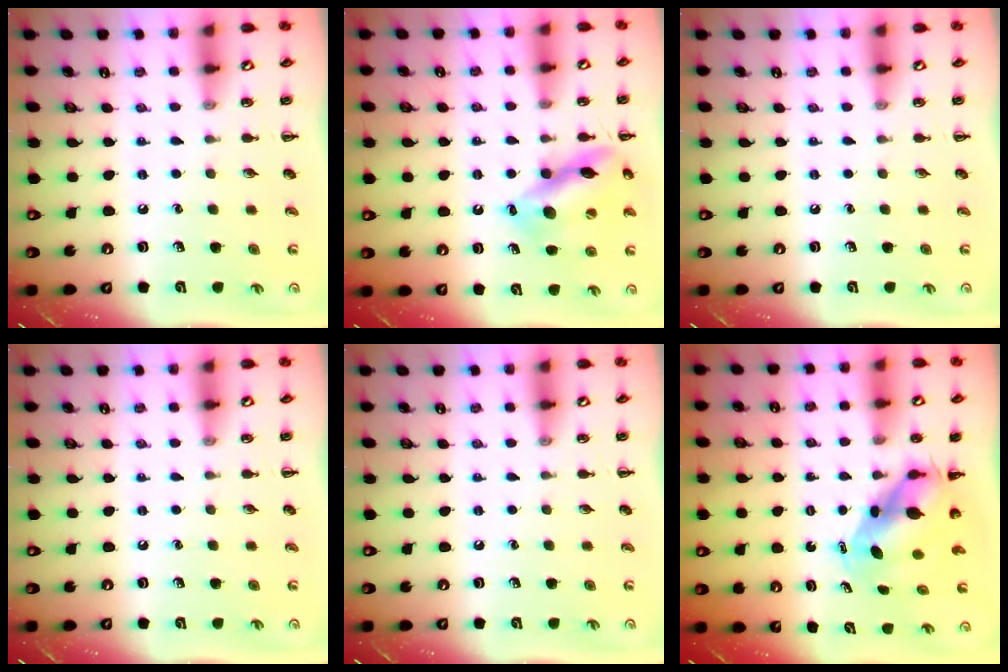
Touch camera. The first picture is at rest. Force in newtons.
{"total": 14.0, "press": 13.9, "slide": 1.4}
{"total": 0.0}
{"total": 0.0}
{"total": 0.0}
{"total": 5.4, "press": 5.2, "slide": 1.4}